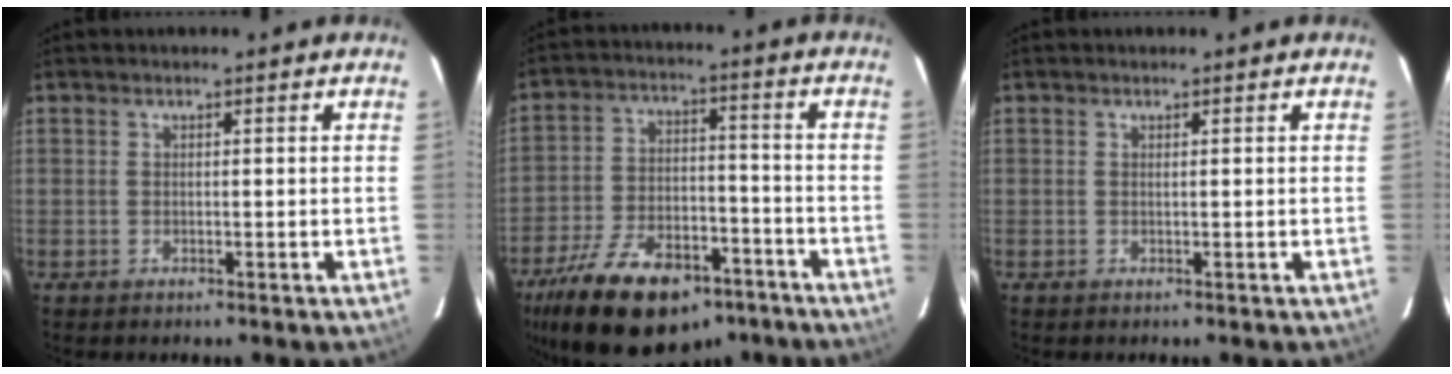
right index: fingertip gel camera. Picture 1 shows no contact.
{"total": 23.3, "force": [-15.7, 11.2, 13.1], "torque": [-0.257, -0.009, -0.237]}
{"total": 0.0}